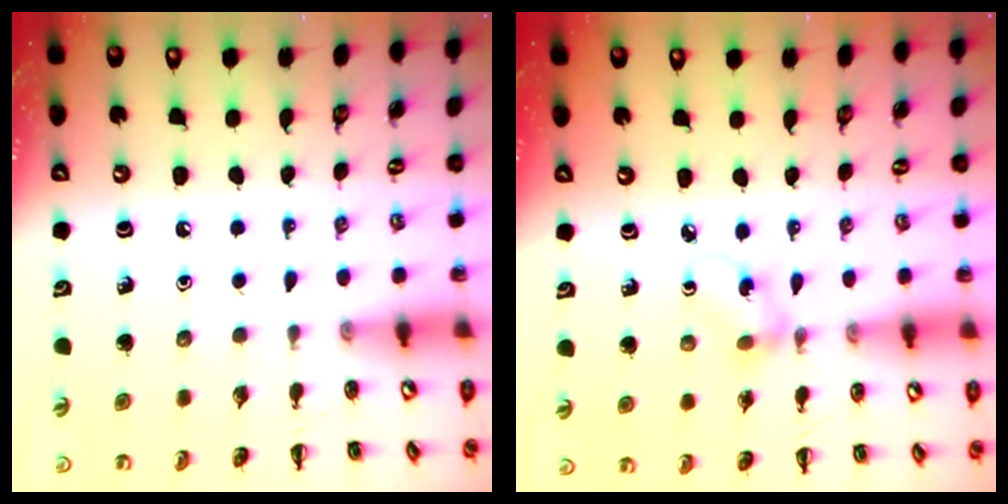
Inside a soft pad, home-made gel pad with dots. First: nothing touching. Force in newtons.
{"total": 2.9, "press": 2.9, "slide": 0.7}